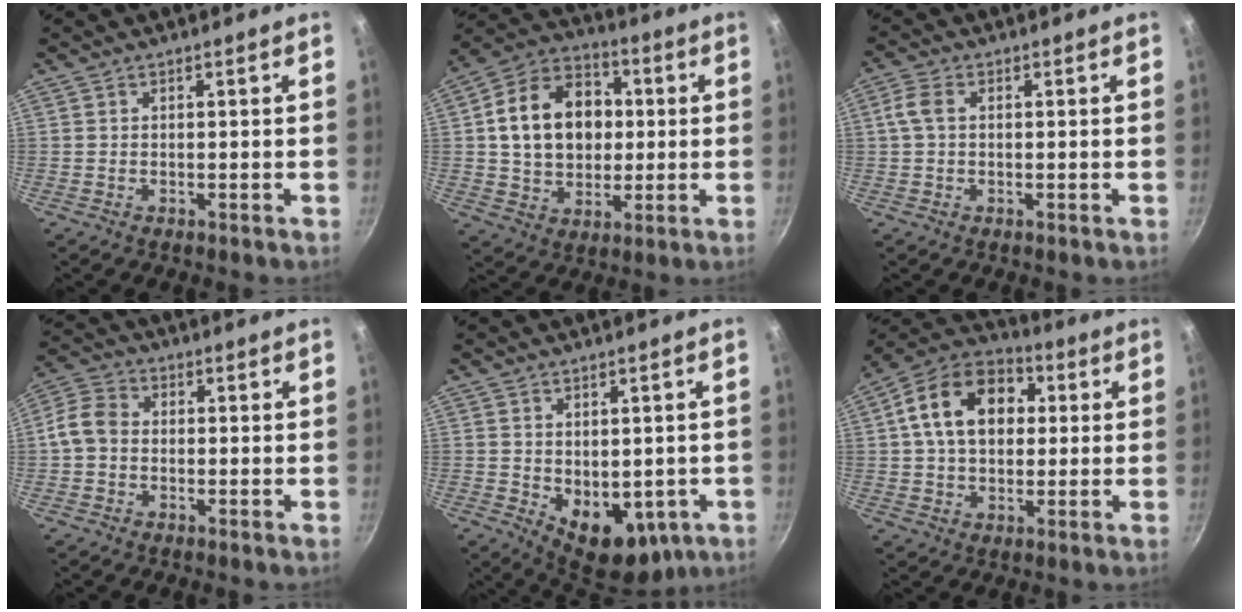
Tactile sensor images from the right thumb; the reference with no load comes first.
{"total": 17.8, "force": [1.9, 13.7, 11.2], "torque": [-0.159, 0.023, 0.028]}
{"total": 3.6, "force": [0.5, 2.4, 2.7], "torque": [-0.061, 0.012, 0.005]}
{"total": 6.0, "force": [-0.7, 4.8, 3.5], "torque": [-0.058, 0.018, -0.032]}
{"total": 12.2, "force": [-2.5, 7.8, 9.1], "torque": [-0.084, -0.016, -0.013]}
{"total": 16.3, "force": [3.1, 11.6, 11.1], "torque": [-0.157, 0.026, 0.035]}